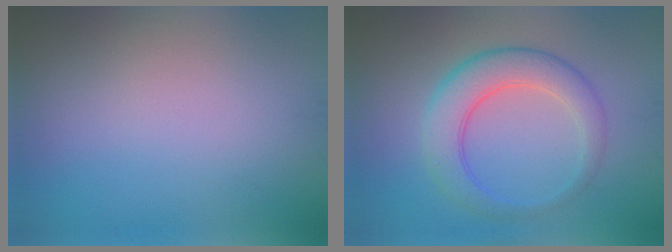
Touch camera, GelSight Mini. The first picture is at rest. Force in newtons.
{"total": 5.1, "press": 5.1, "slide": 0.2}